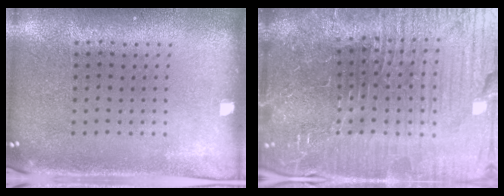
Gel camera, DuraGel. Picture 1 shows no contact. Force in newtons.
{"total": 7.4, "press": 6.6, "slide": 3.3}